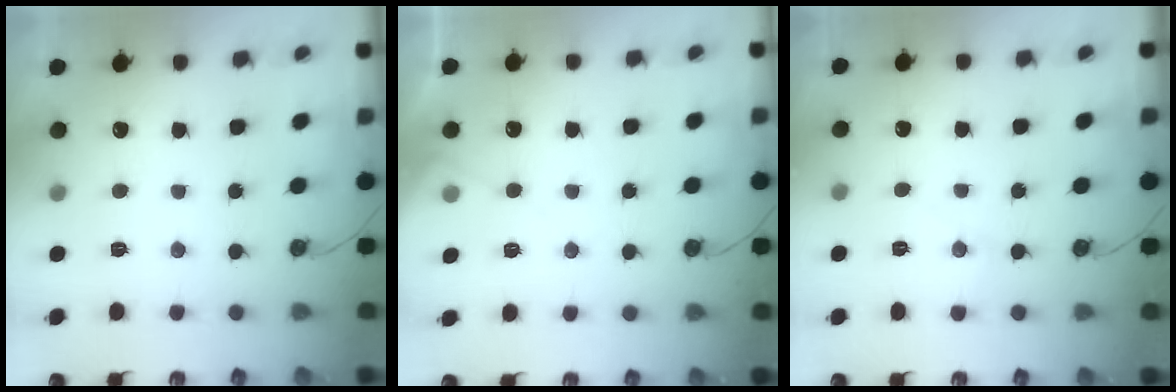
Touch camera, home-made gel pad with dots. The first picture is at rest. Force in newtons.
{"total": 5.6, "press": 5.6, "slide": 0.7}
{"total": 5.6, "press": 5.6, "slide": 0.5}